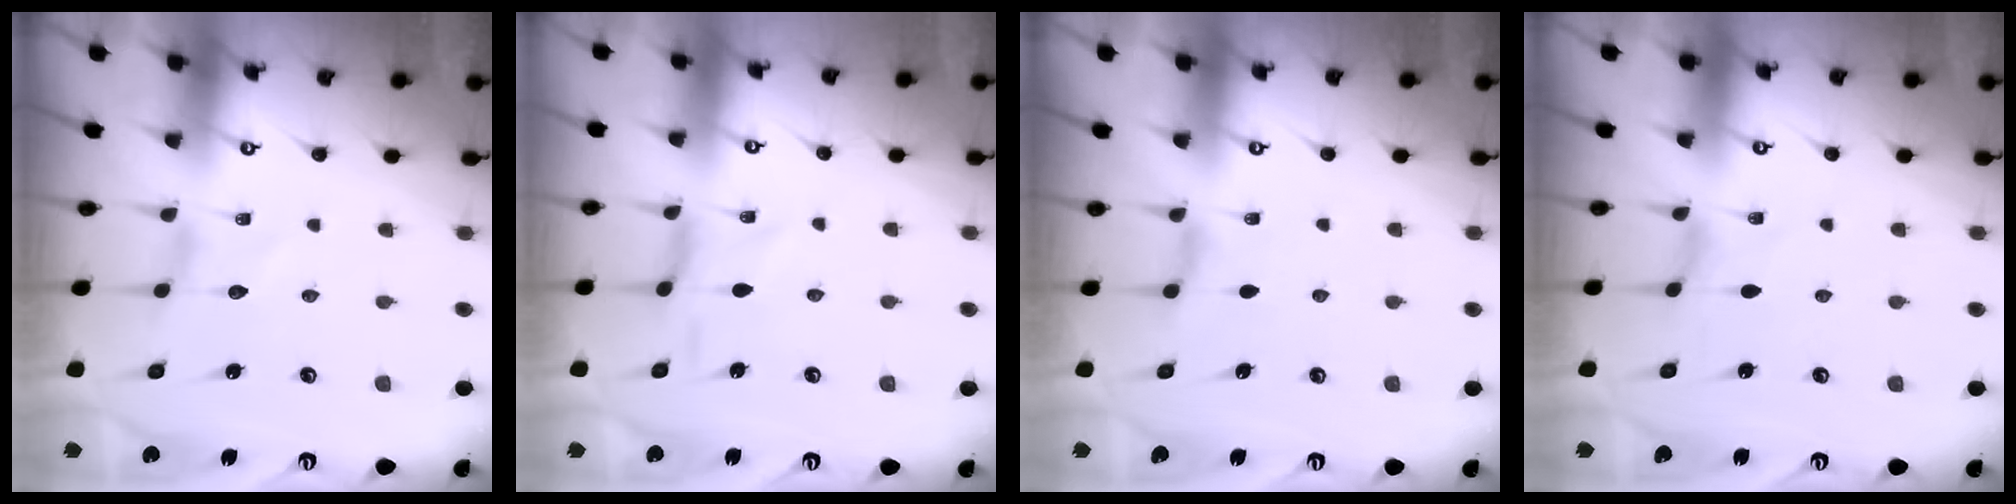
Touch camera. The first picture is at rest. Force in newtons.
{"total": 0.8, "press": 0.7, "slide": 0.4}
{"total": 2.3, "press": 2.2, "slide": 0.5}
{"total": 0.6, "press": 0.5, "slide": 0.2}